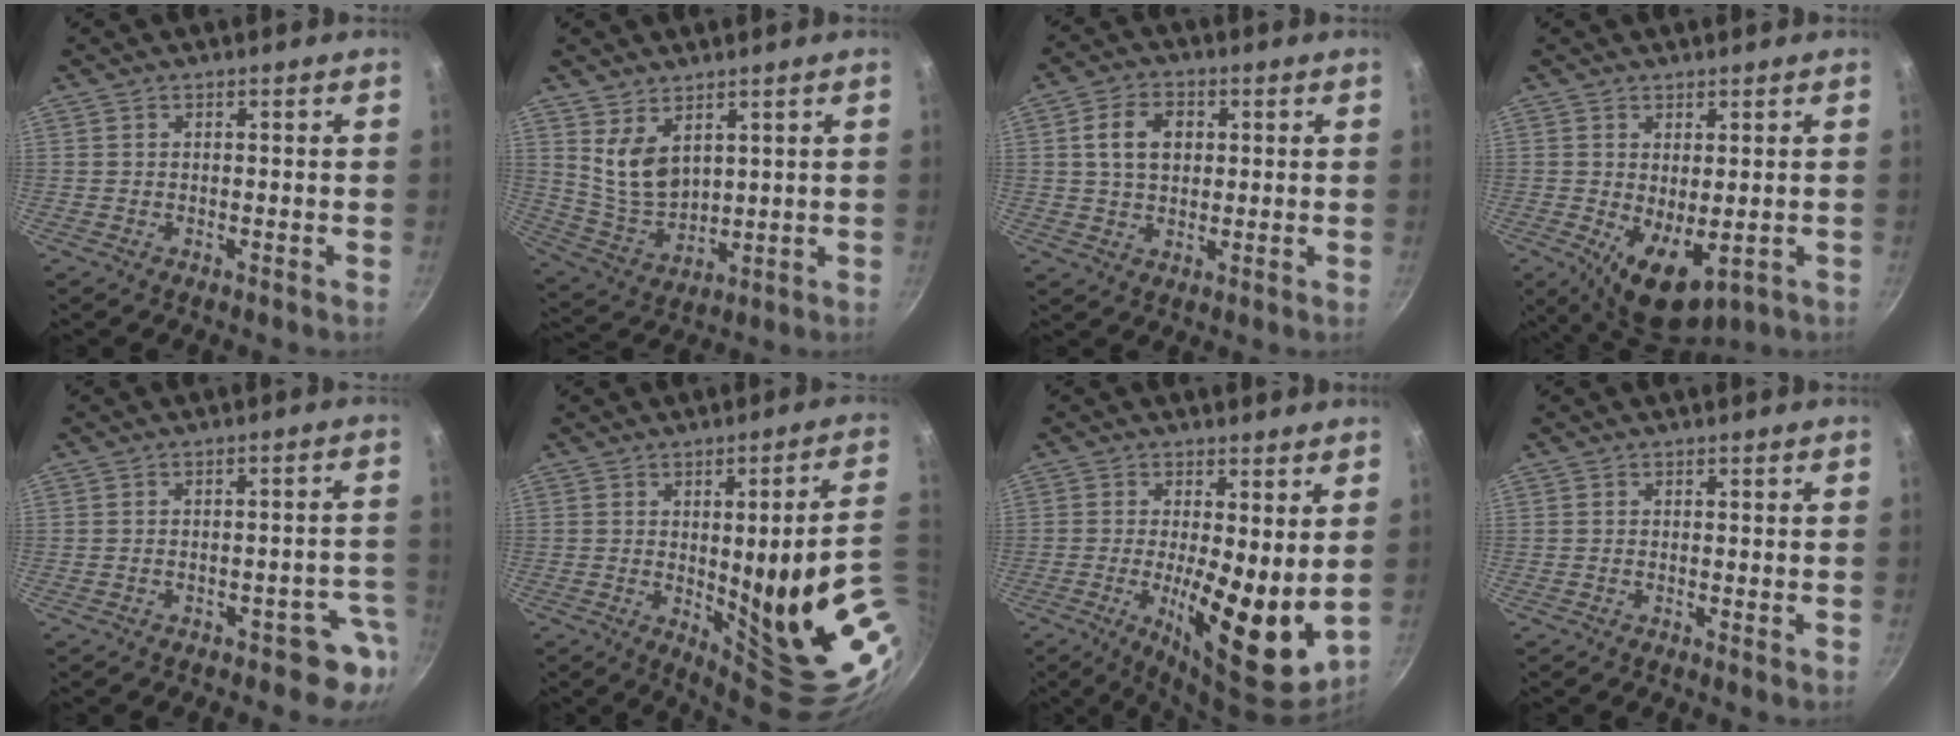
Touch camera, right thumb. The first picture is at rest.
{"total": 8.4, "force": [4.0, 5.0, 5.4], "torque": [-0.083, -0.040, 0.096]}
{"total": 7.6, "force": [1.6, 5.5, 5.1], "torque": [-0.072, 0.006, 0.024]}
{"total": 8.2, "force": [-0.9, 4.1, 7.0], "torque": [-0.090, -0.017, 0.002]}
{"total": 4.7, "force": [-3.1, 2.6, 2.4], "torque": [0.020, 0.040, -0.030]}
{"total": 21.6, "force": [-1.2, 5.2, 20.9], "torque": [-0.235, -0.029, 0.008]}
{"total": 13.9, "force": [-0.3, 4.2, 13.3], "torque": [-0.192, -0.029, -0.001]}
{"total": 0.6, "force": [-0.1, 0.0, 0.6], "torque": [-0.010, -0.003, -0.004]}